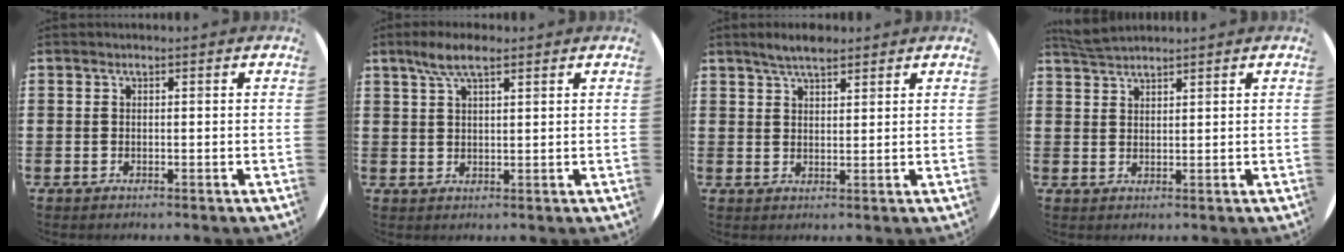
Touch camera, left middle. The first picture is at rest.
{"total": 4.6, "force": [3.1, 1.3, 3.2], "torque": [-0.059, 0.005, 0.052]}
{"total": 3.7, "force": [3.2, 1.0, 1.5], "torque": [-0.027, -0.002, 0.056]}
{"total": 2.8, "force": [2.7, 0.2, 0.4], "torque": [-0.014, 0.000, 0.052]}